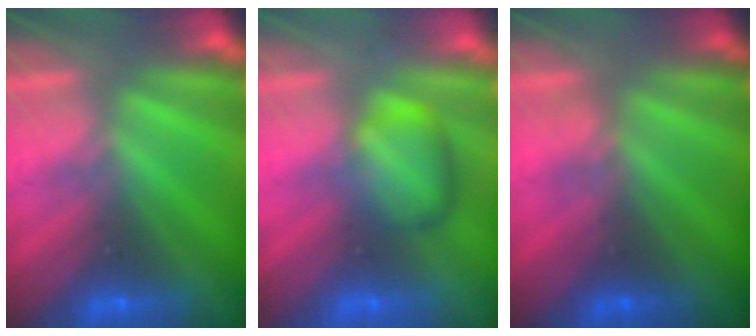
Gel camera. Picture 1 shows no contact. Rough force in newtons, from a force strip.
{"total": 2.4}
{"total": 3.8}